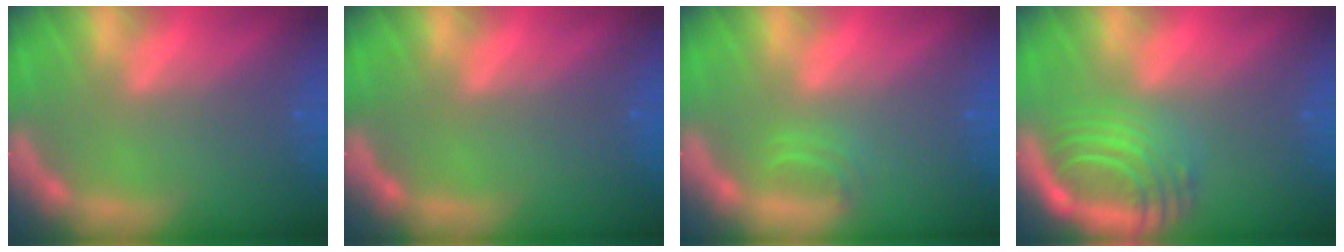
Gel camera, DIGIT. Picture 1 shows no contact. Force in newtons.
{"total": 0.0}
{"total": 1.4}
{"total": 7.1}